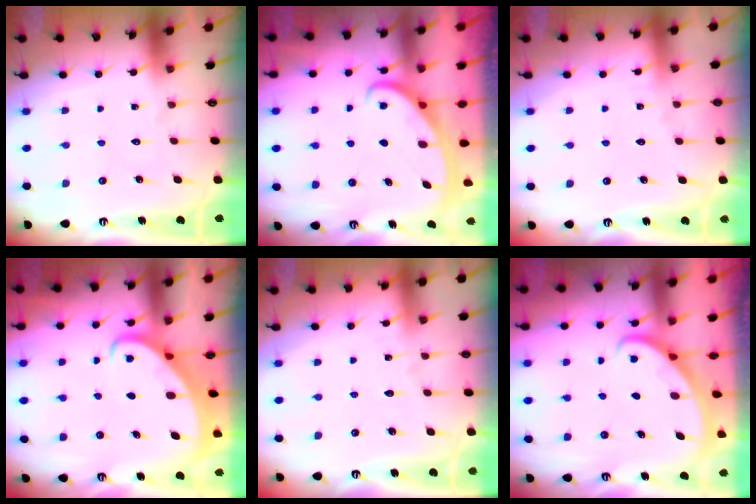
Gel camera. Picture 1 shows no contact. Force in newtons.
{"total": 2.8, "press": 2.7, "slide": 0.4}
{"total": 2.7, "press": 2.7, "slide": 0.4}
{"total": 2.8, "press": 2.7, "slide": 0.3}
{"total": 1.7, "press": 1.7, "slide": 0.2}
{"total": 2.5, "press": 2.5, "slide": 0.1}